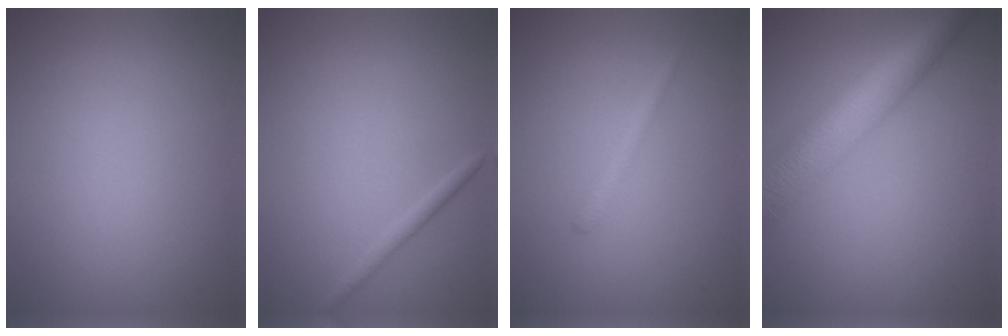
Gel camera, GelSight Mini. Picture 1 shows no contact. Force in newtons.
{"total": 1.1, "press": 1.1, "slide": 0.0}
{"total": 1.2, "press": 1.1, "slide": 0.1}
{"total": 8.4, "press": 8.4, "slide": 0.4}